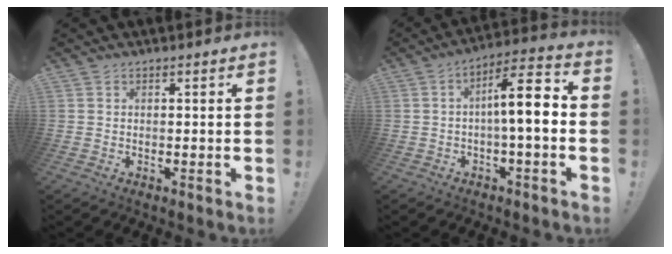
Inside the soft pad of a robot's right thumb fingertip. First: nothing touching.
{"total": 11.8, "force": [-0.3, 2.6, 11.5], "torque": [-0.184, 0.001, -0.012]}